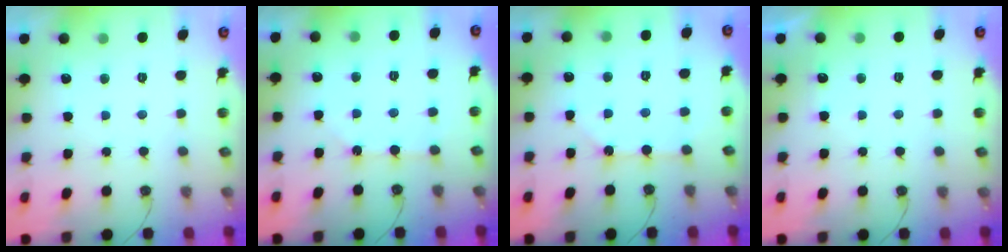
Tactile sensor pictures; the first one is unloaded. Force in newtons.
{"total": 2.5, "press": 2.5, "slide": 0.4}
{"total": 2.5, "press": 2.5, "slide": 0.3}
{"total": 2.8, "press": 2.8, "slide": 0.5}